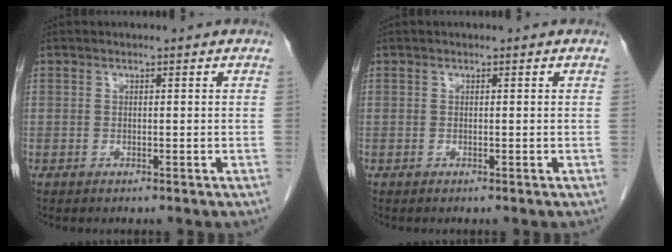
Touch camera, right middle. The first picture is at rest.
{"total": 0.0}